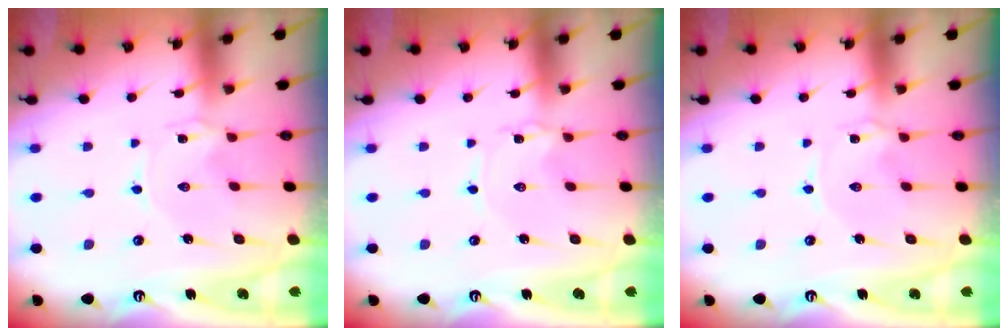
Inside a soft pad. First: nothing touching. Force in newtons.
{"total": 0.7, "press": 0.7, "slide": 0.1}
{"total": 0.6, "press": 0.5, "slide": 0.2}